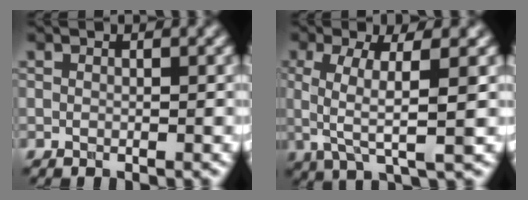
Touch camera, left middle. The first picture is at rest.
{"total": 5.5, "force": [0.3, 1.5, 5.3], "torque": [-0.103, 0.002, 0.003]}